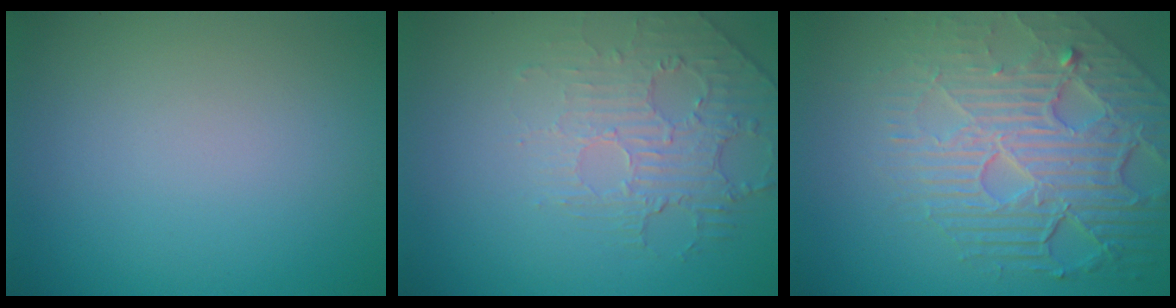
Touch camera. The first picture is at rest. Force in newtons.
{"total": 2.3, "press": 1.5, "slide": 1.7}
{"total": 8.4, "press": 5.7, "slide": 6.1}